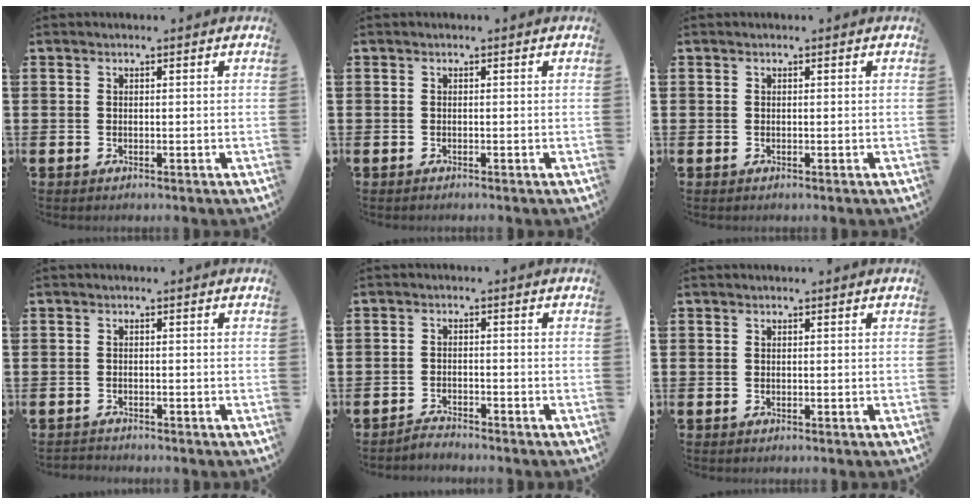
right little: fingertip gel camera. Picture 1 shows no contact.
{"total": 0.0}
{"total": 0.0}
{"total": 0.7, "force": [-0.7, 0.1, -0.1], "torque": [-0.001, 0.000, -0.016]}
{"total": 1.8, "force": [-1.8, -0.1, -0.1], "torque": [-0.003, 0.005, -0.038]}
{"total": 0.0}